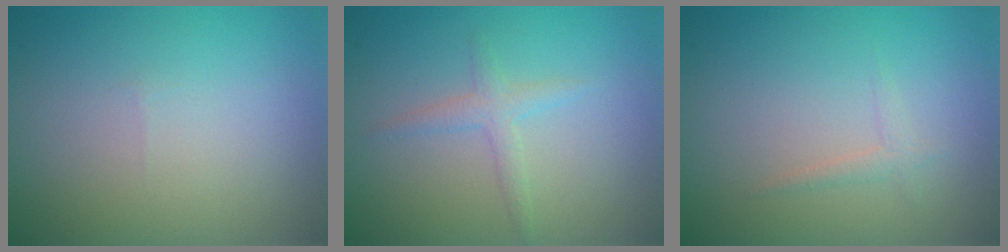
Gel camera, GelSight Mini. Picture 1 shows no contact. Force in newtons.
{"total": 1.6, "press": 1.6, "slide": 0.1}
{"total": 0.9, "press": 0.9, "slide": 0.1}